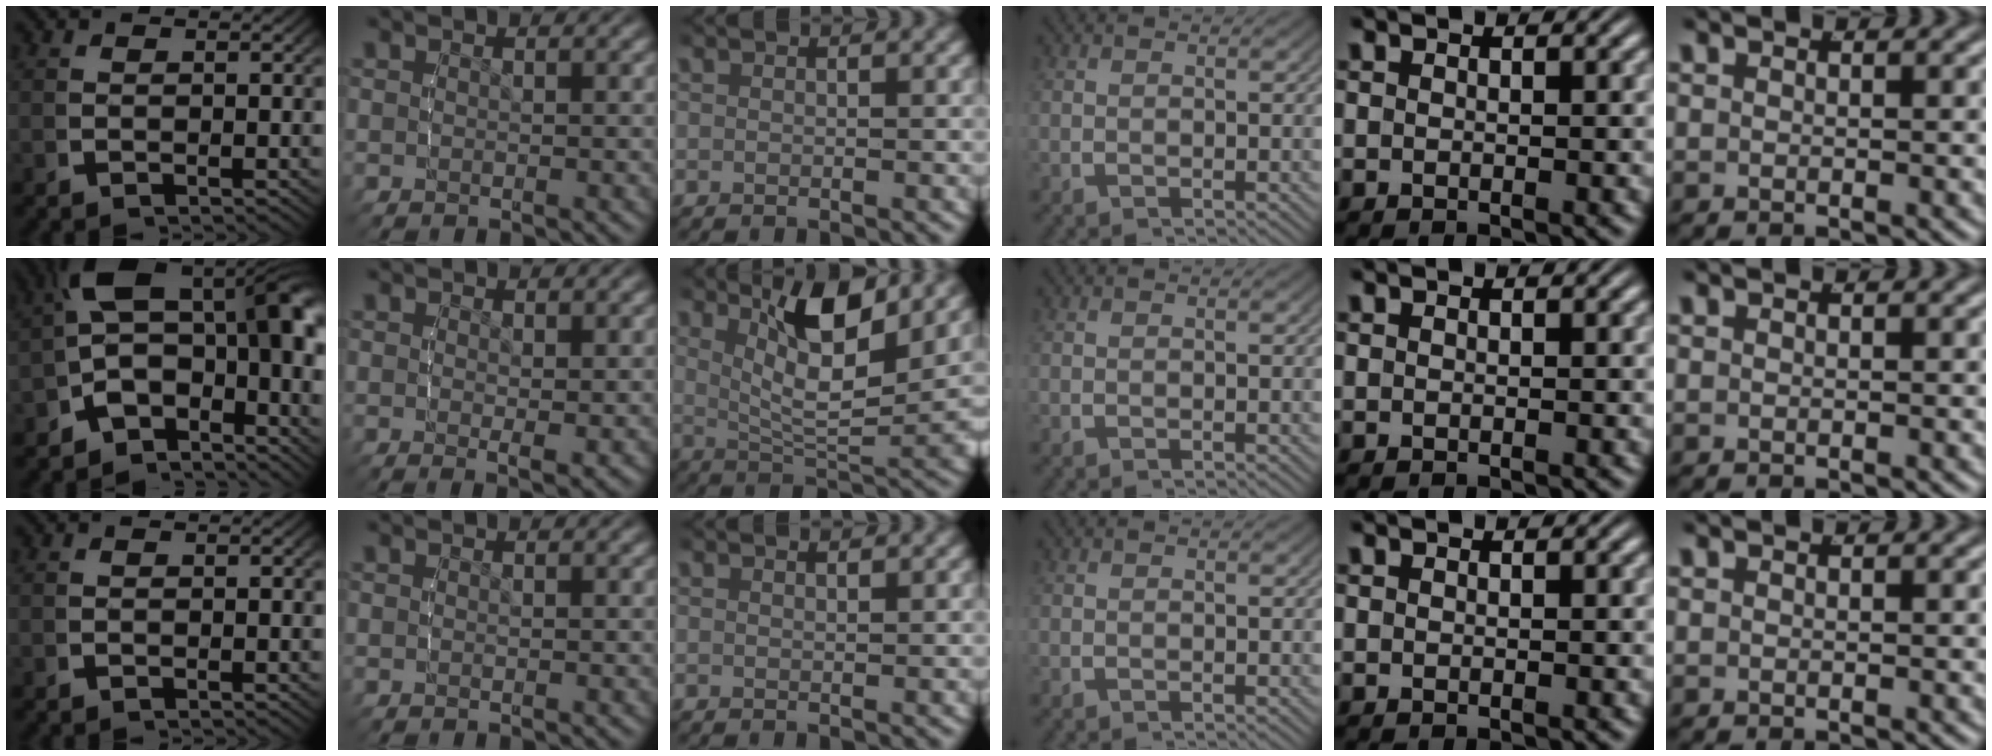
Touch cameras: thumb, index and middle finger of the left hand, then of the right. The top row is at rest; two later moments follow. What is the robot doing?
{"motion": "lift_and_place", "object": "stress ball aka squeeze ball"}